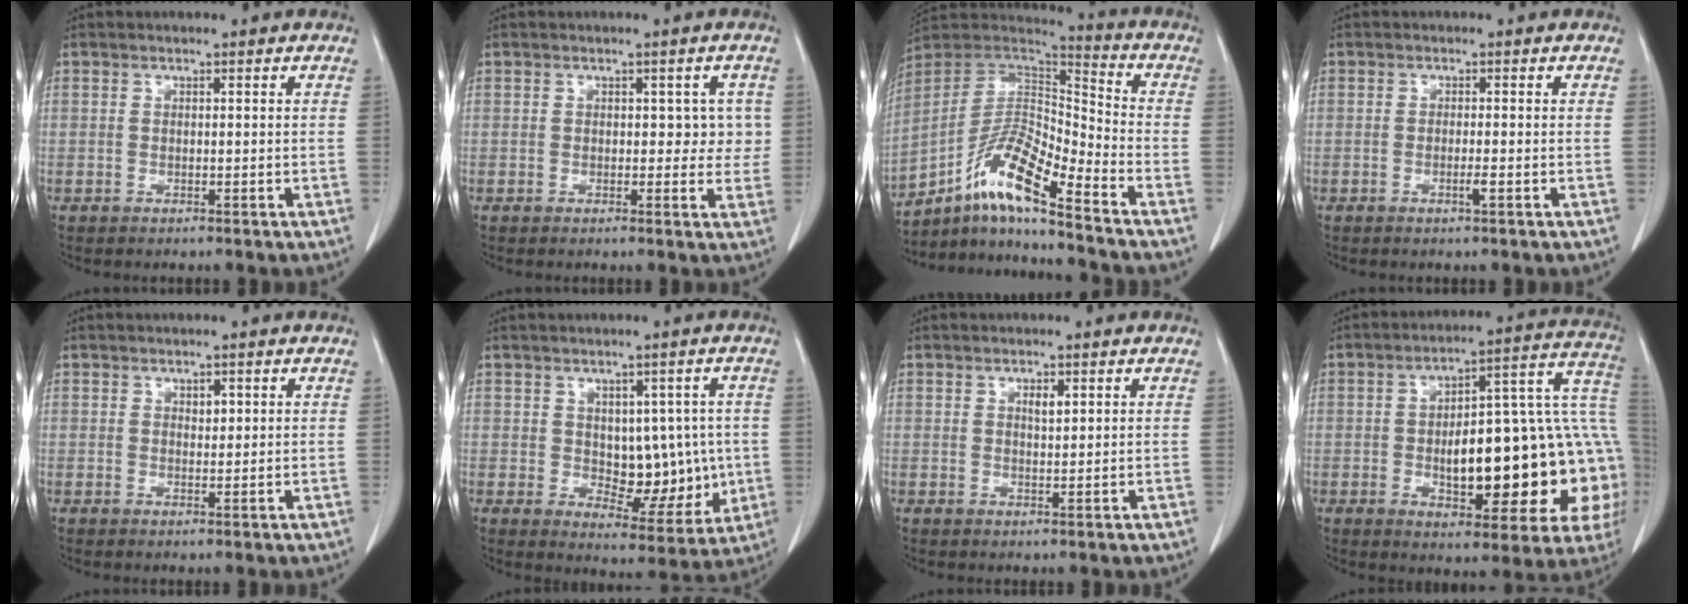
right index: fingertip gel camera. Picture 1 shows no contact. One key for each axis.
{"total": 3.6, "fx": 0.6, "fy": 2.3, "fz": 2.7, "tx": -0.018, "ty": 0.012, "tz": 0.006}
{"total": 14.3, "fx": -9.4, "fy": 1.3, "fz": 10.6, "tx": -0.201, "ty": 0.013, "tz": -0.171}
{"total": 1.4, "fx": -0.6, "fy": 0.0, "fz": 1.3, "tx": -0.027, "ty": -0.003, "tz": -0.010}
{"total": 1.2, "fx": 0.6, "fy": 0.7, "fz": 0.8, "tx": -0.010, "ty": -0.003, "tz": 0.010}
{"total": 9.5, "fx": 0.3, "fy": 5.7, "fz": 7.7, "tx": -0.084, "ty": 0.006, "tz": 0.024}
{"total": 1.6, "fx": 0.8, "fy": 0.5, "fz": 1.4, "tx": -0.024, "ty": -0.002, "tz": 0.013}
{"total": 26.3, "fx": -3.2, "fy": 8.1, "fz": 24.8, "tx": -0.256, "ty": 0.040, "tz": -0.027}